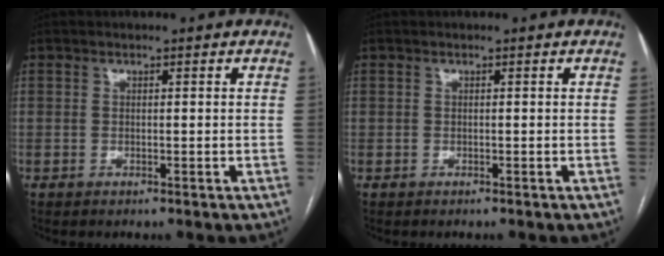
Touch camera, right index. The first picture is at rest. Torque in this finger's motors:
{"motor_torque": [-0.12, -0.03, 0.05, 0.00]}